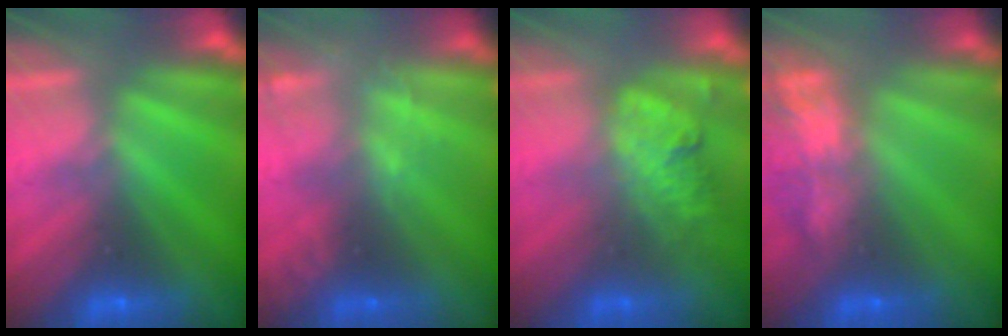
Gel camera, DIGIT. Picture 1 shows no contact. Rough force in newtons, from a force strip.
{"total": 2.1}
{"total": 2.3}
{"total": 7.2}